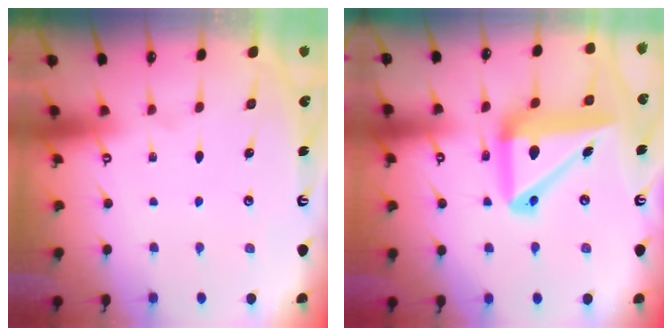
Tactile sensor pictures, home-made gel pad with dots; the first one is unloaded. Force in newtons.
{"total": 17.9, "press": 17.7, "slide": 2.5}